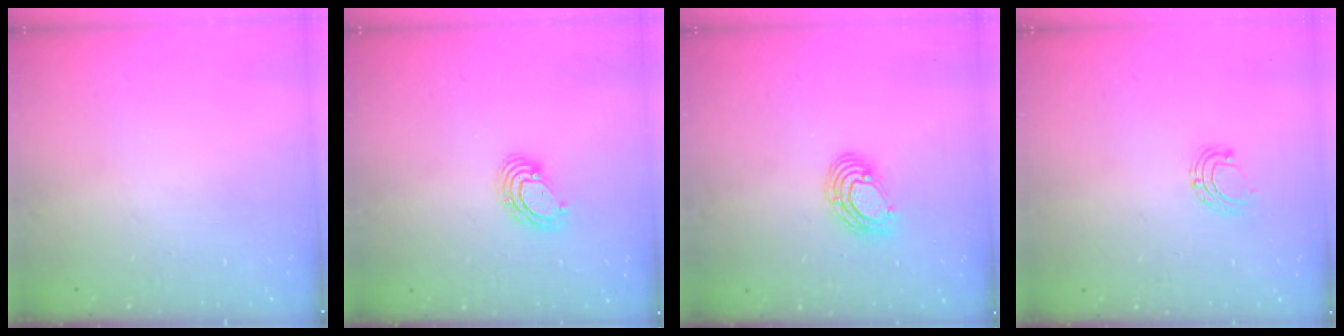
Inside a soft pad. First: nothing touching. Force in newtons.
{"total": 5.2, "press": 5.2, "slide": 0.3}
{"total": 7.0, "press": 6.9, "slide": 0.8}
{"total": 5.9, "press": 5.9, "slide": 0.6}